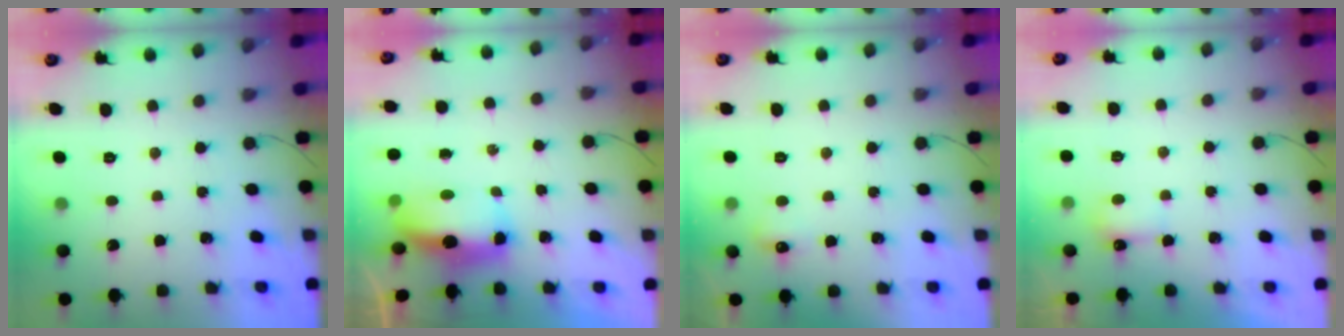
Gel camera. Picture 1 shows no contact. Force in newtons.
{"total": 9.1, "press": 8.0, "slide": 4.3}
{"total": 4.4, "press": 4.2, "slide": 1.2}
{"total": 4.0, "press": 3.9, "slide": 0.8}